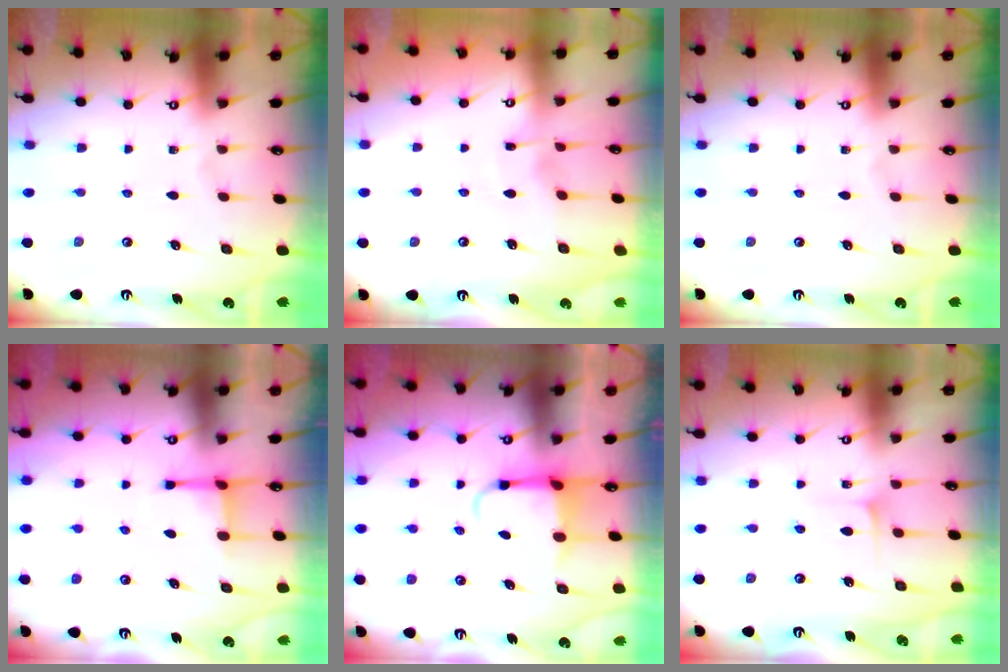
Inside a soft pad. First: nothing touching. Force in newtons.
{"total": 2.9, "press": 2.9, "slide": 0.1}
{"total": 0.0}
{"total": 3.1, "press": 3.0, "slide": 0.8}
{"total": 3.8, "press": 3.7, "slide": 0.9}
{"total": 5.5, "press": 5.5, "slide": 0.7}